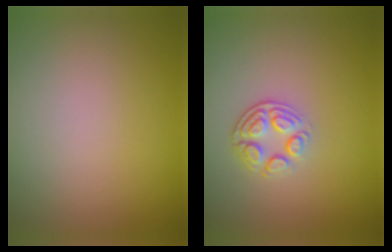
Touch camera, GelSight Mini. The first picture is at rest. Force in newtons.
{"total": 3.0, "press": 2.3, "slide": 1.9}